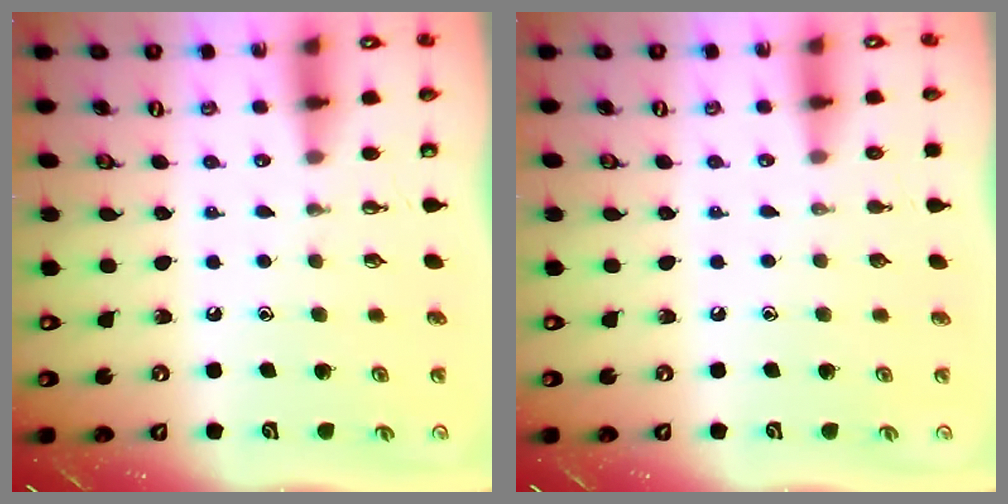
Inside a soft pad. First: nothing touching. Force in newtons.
{"total": 0.0}